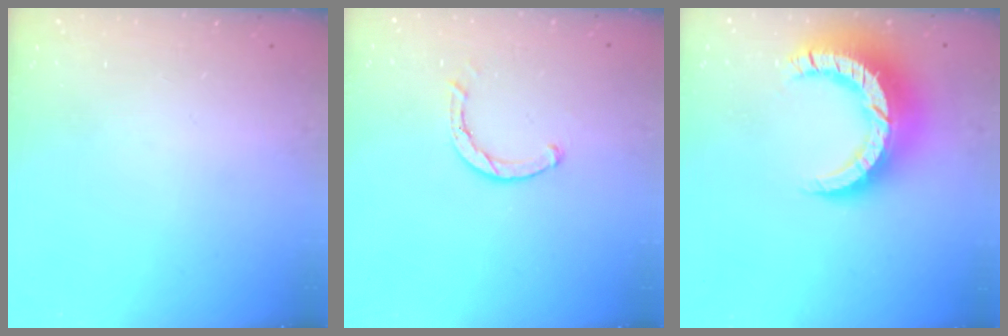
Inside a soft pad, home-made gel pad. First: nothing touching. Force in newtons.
{"total": 1.6, "press": 1.6, "slide": 0.2}
{"total": 16.1, "press": 16.0, "slide": 1.4}